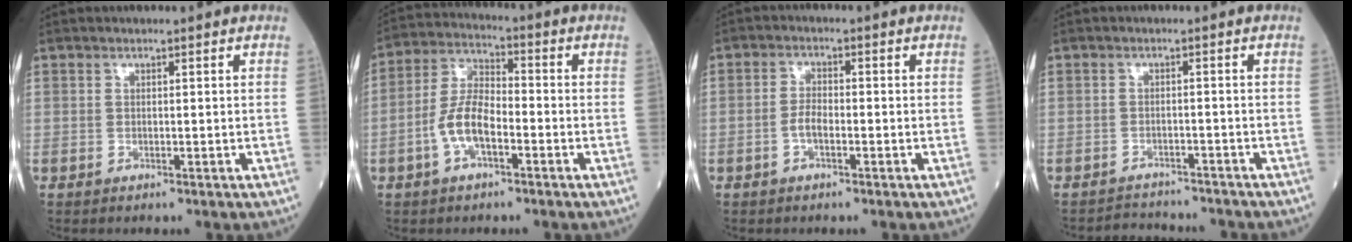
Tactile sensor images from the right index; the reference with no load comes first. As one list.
[{"total": 8.0, "force": [-2.7, 3.3, 6.7], "torque": [-0.146, 0.013, -0.055]}, {"total": 2.8, "force": [-1.0, 1.1, 2.3], "torque": [-0.046, 0.005, -0.019]}, {"total": 5.3, "force": [-5.1, 1.2, 0.1], "torque": [-0.004, 0.004, -0.069]}]